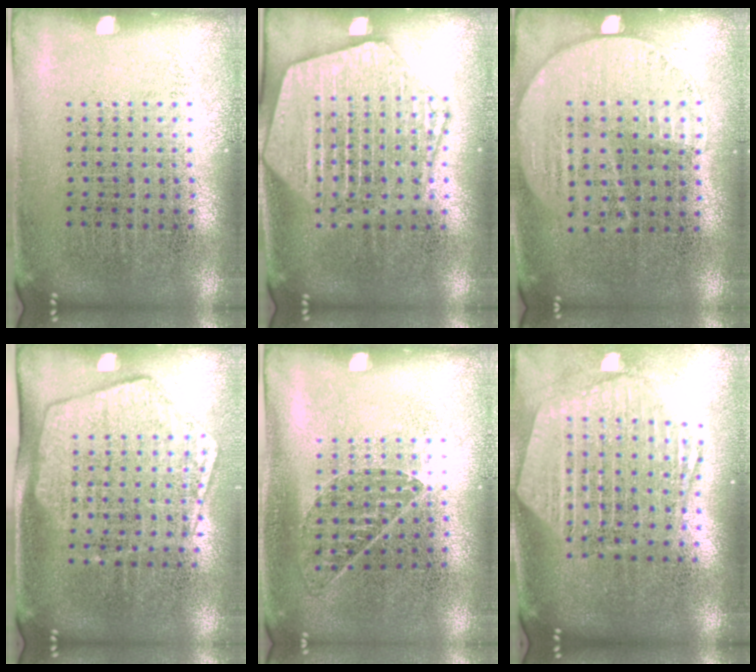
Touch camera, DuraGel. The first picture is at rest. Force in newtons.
{"total": 2.9, "press": 2.8, "slide": 0.4}
{"total": 1.0, "press": 0.9, "slide": 0.5}
{"total": 1.8, "press": 1.6, "slide": 0.8}
{"total": 0.8, "press": 0.7, "slide": 0.3}
{"total": 2.6, "press": 2.1, "slide": 1.5}